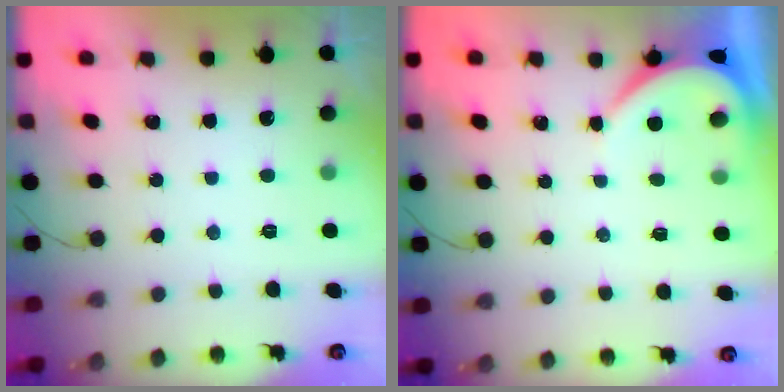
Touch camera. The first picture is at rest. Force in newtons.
{"total": 4.0, "press": 3.9, "slide": 0.6}